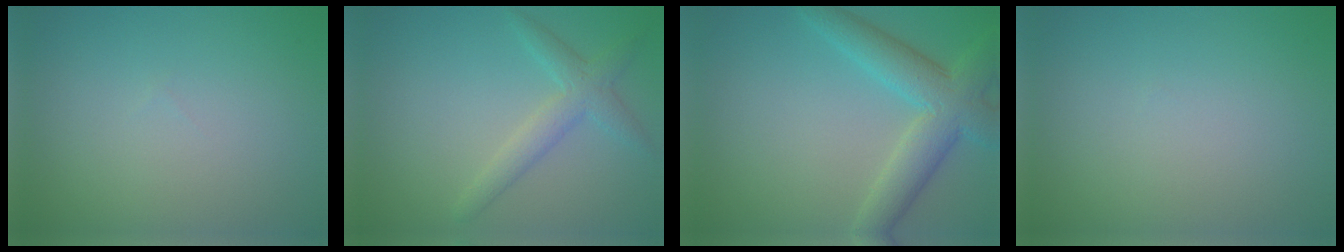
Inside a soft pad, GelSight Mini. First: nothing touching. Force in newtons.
{"total": 2.8, "press": 2.8, "slide": 0.0}
{"total": 5.8, "press": 5.8, "slide": 0.2}
{"total": 0.0}